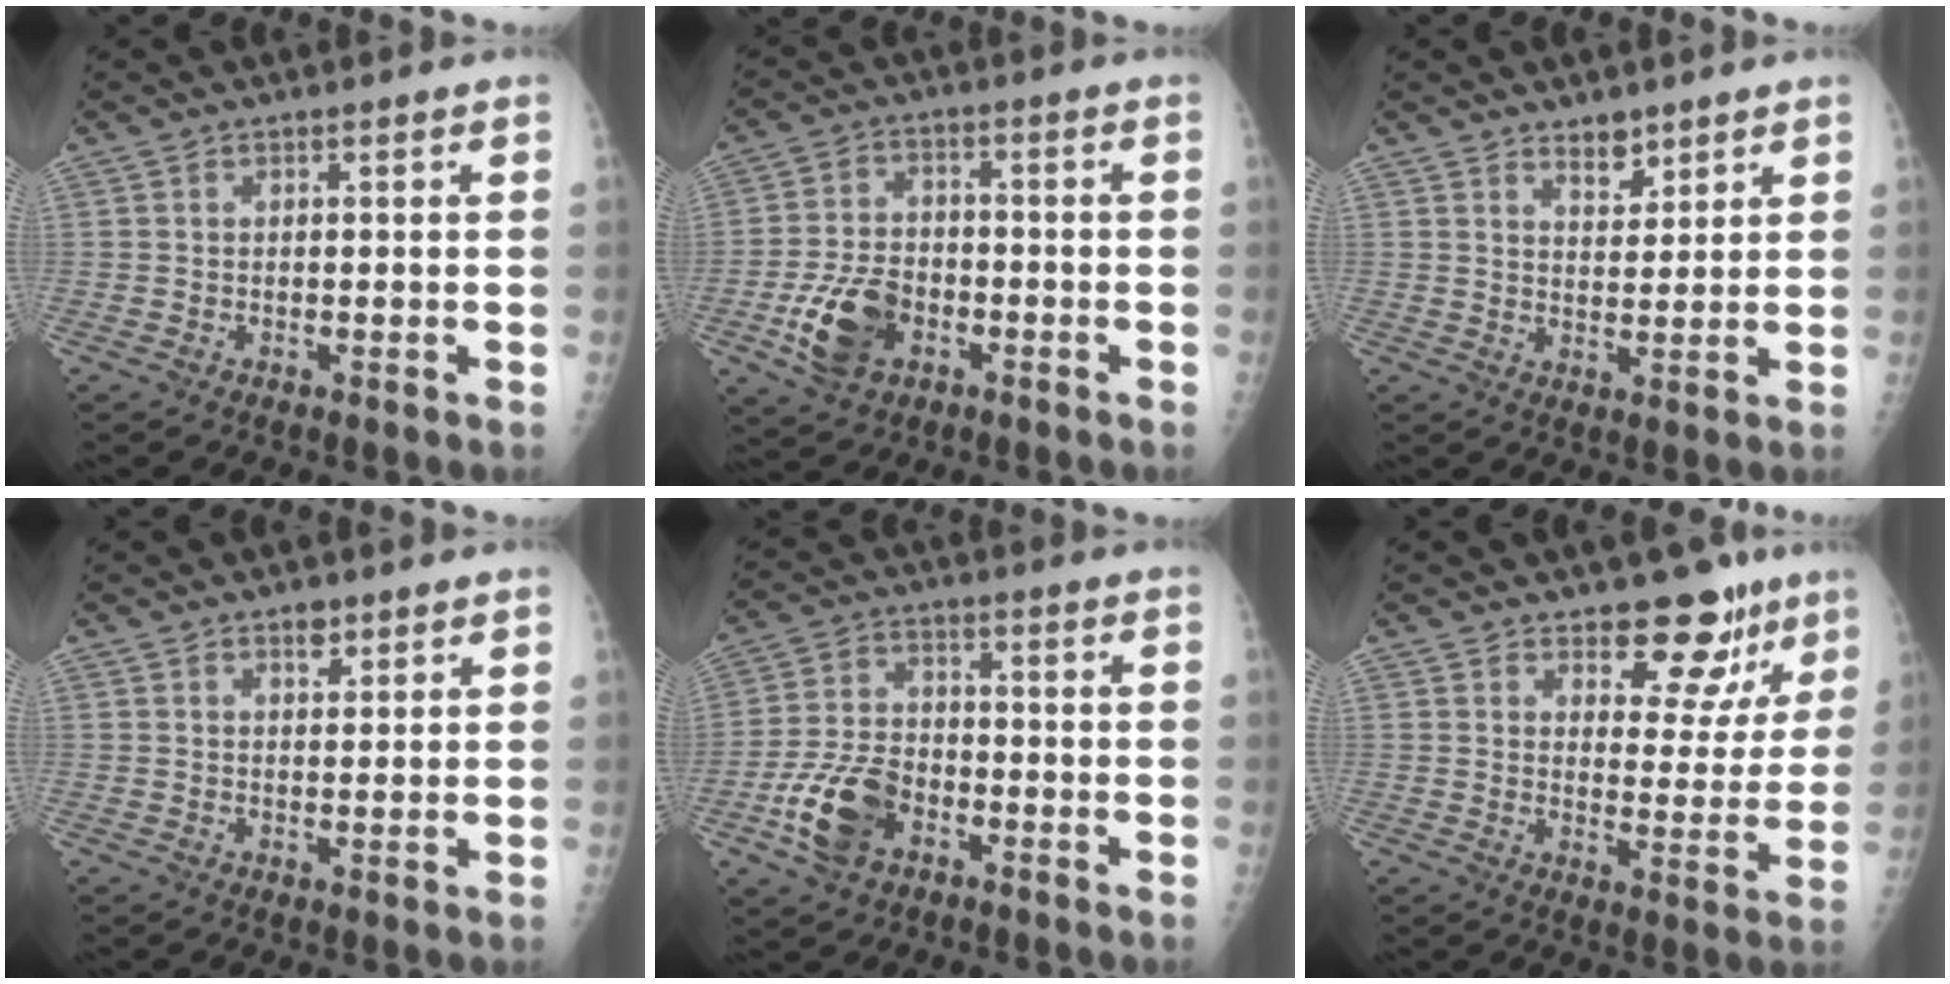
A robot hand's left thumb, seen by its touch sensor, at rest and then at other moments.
{"total": 10.5, "force": [-3.9, 7.1, 6.6], "torque": [-0.114, 0.016, -0.069]}
{"total": 4.2, "force": [3.2, 2.1, 1.8], "torque": [-0.009, -0.025, 0.054]}
{"total": 2.4, "force": [1.6, 1.3, 1.2], "torque": [-0.007, -0.009, 0.025]}
{"total": 11.0, "force": [-4.8, 7.1, 6.9], "torque": [-0.128, 0.023, -0.090]}
{"total": 11.4, "force": [8.2, 5.8, 5.3], "torque": [-0.019, -0.052, 0.112]}